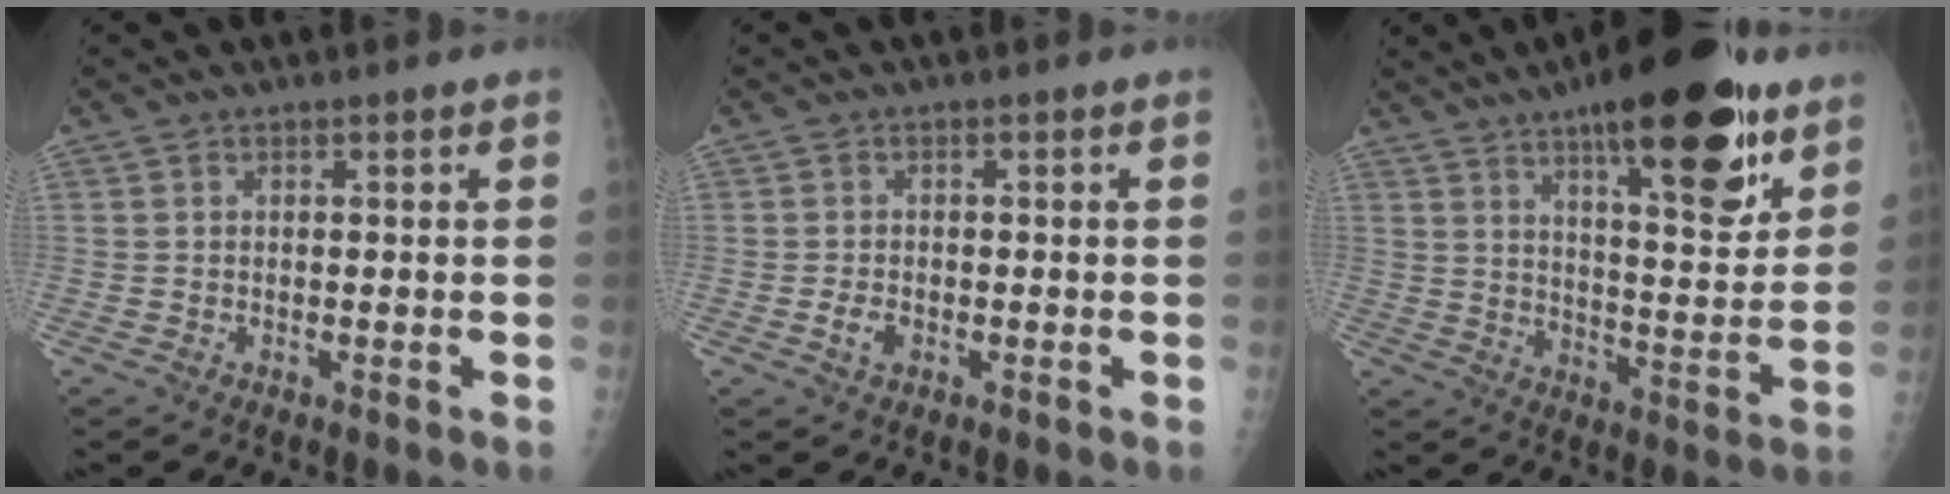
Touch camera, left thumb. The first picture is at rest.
{"total": 2.3, "force": [-0.8, 1.5, 1.5], "torque": [-0.027, 0.002, -0.014]}
{"total": 21.5, "force": [12.8, 6.5, 15.9], "torque": [-0.201, -0.063, 0.191]}